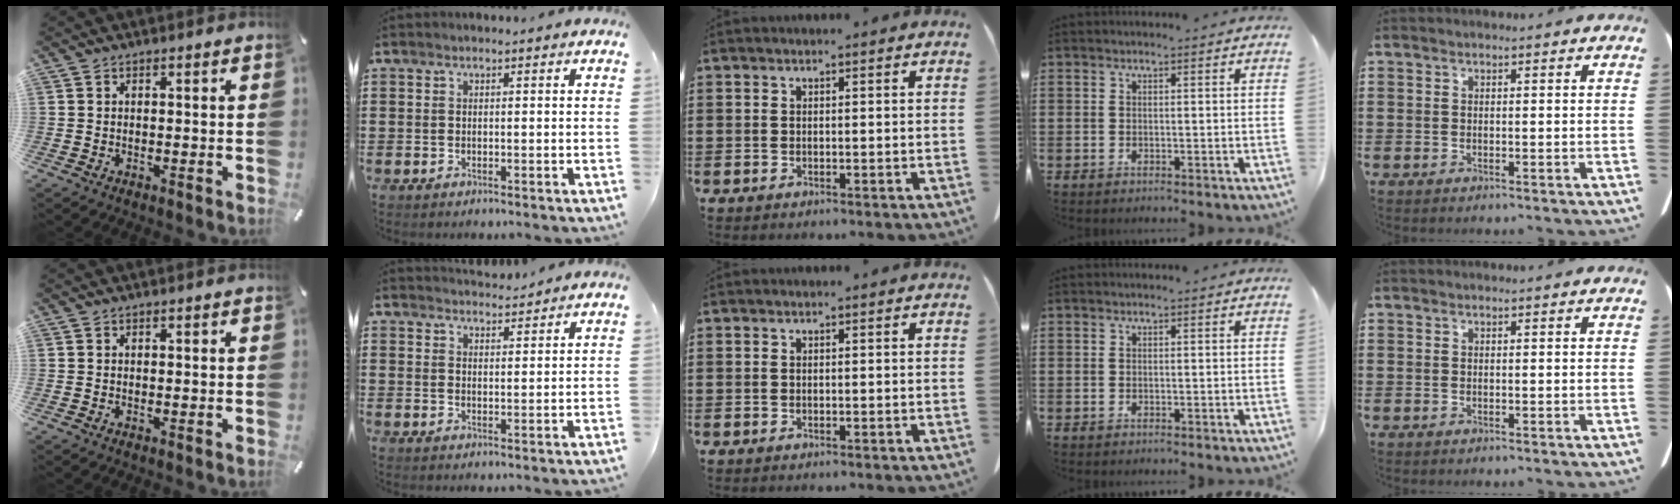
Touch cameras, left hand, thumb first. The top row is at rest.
{"index": {"total": 2.7, "force": [2.7, 0.1, -0.1], "torque": [-0.006, -0.007, 0.051]}}